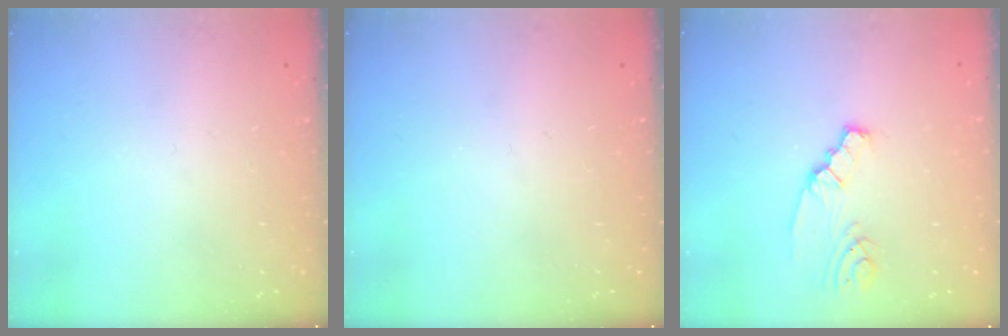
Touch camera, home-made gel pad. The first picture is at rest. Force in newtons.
{"total": 0.0}
{"total": 2.0, "press": 2.0, "slide": 0.4}